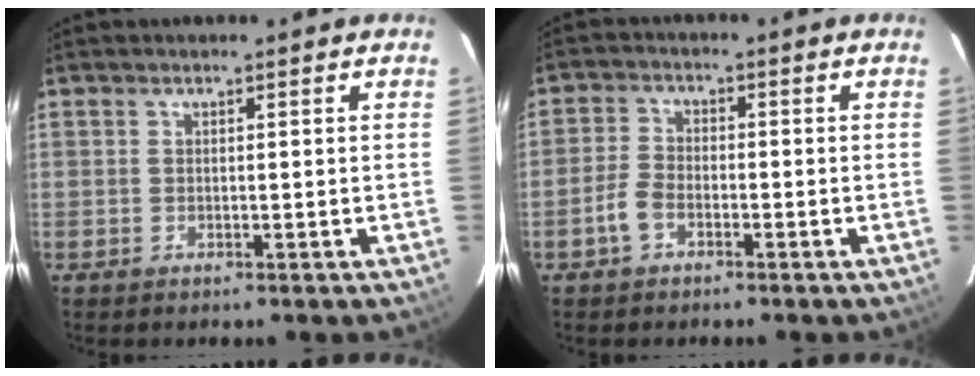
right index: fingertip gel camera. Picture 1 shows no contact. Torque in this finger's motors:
{"motor_torque": [0.47, -0.18, 0.07, 0.03]}